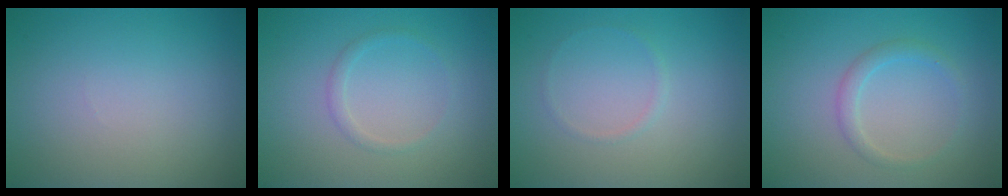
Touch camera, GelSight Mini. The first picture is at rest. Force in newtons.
{"total": 1.0, "press": 1.0, "slide": 0.0}
{"total": 0.6, "press": 0.6, "slide": 0.0}
{"total": 1.5, "press": 1.5, "slide": 0.1}